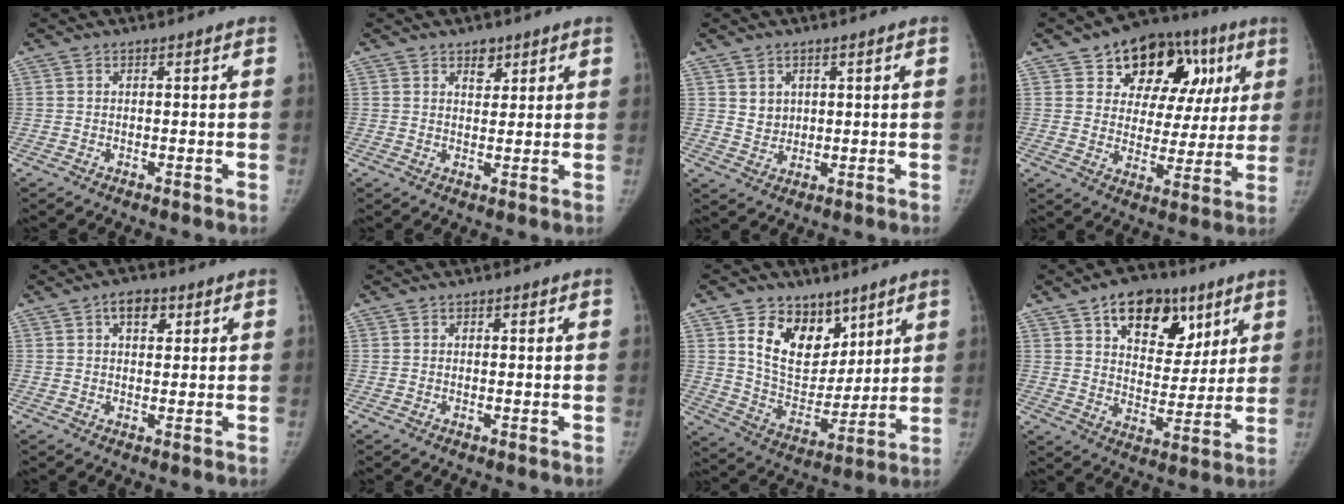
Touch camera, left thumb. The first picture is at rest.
{"total": 3.1, "force": [1.9, 2.0, 1.4], "torque": [-0.002, -0.012, 0.031]}
{"total": 3.3, "force": [1.3, 2.7, 1.2], "torque": [-0.009, -0.013, 0.031]}
{"total": 19.9, "force": [8.8, 13.3, 12.0], "torque": [-0.107, 0.005, 0.126]}
{"total": 4.8, "force": [2.1, 2.9, 3.2], "torque": [-0.031, -0.002, 0.027]}
{"total": 0.7, "force": [0.2, 0.4, 0.5], "torque": [-0.005, 0.000, 0.002]}
{"total": 15.0, "force": [7.9, 10.3, 7.6], "torque": [-0.087, -0.051, 0.150]}
{"total": 16.0, "force": [8.5, 10.0, 9.2], "torque": [-0.086, -0.032, 0.134]}